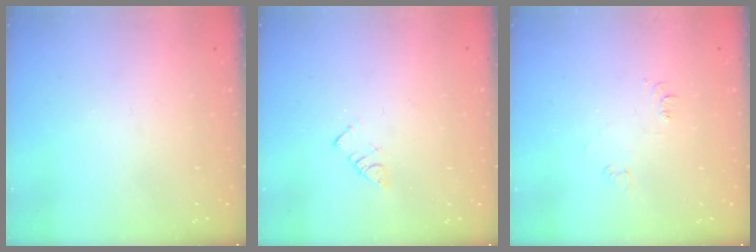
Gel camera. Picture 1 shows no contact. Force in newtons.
{"total": 3.2, "press": 3.2, "slide": 0.4}
{"total": 3.5, "press": 3.4, "slide": 0.5}